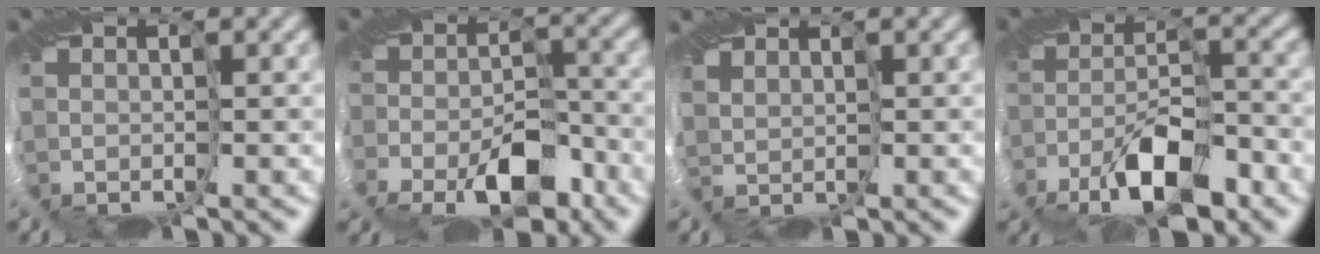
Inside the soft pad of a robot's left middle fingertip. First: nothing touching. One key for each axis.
{"total": 3.7, "fx": -2.6, "fy": 1.9, "fz": 1.8, "tx": -0.015, "ty": -0.011, "tz": -0.042}
{"total": 1.2, "fx": 0.3, "fy": 1.1, "fz": 0.5, "tx": -0.002, "ty": -0.005, "tz": -0.005}
{"total": 4.4, "fx": -3.1, "fy": 1.1, "fz": 3.0, "tx": -0.046, "ty": -0.005, "tz": -0.054}